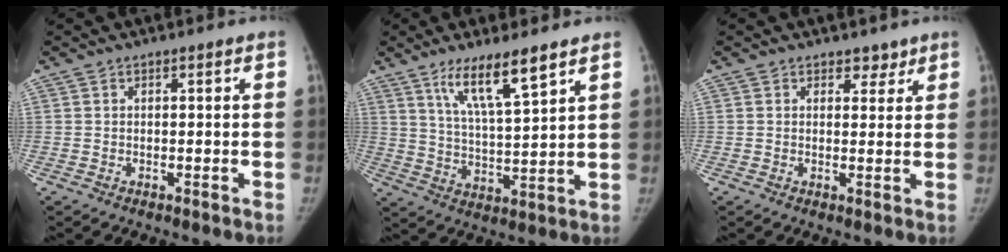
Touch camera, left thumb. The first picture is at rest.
{"total": 10.5, "force": [6.9, 1.5, 7.7], "torque": [-0.131, -0.042, 0.132]}
{"total": 2.3, "force": [1.8, 1.4, 0.3], "torque": [0.021, -0.010, 0.022]}